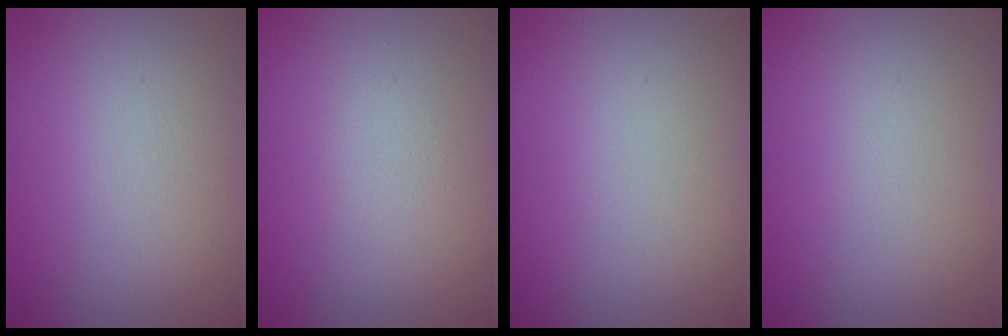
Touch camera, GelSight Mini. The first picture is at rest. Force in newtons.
{"total": 0.9, "press": 0.9, "slide": 0.1}
{"total": 0.0}
{"total": 0.0}